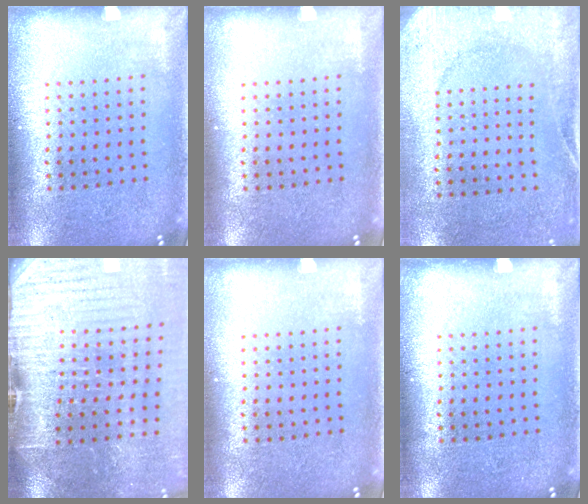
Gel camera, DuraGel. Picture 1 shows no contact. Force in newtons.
{"total": 0.0}
{"total": 2.7, "press": 2.2, "slide": 1.5}
{"total": 4.1, "press": 3.9, "slide": 1.3}
{"total": 0.0}
{"total": 0.0}